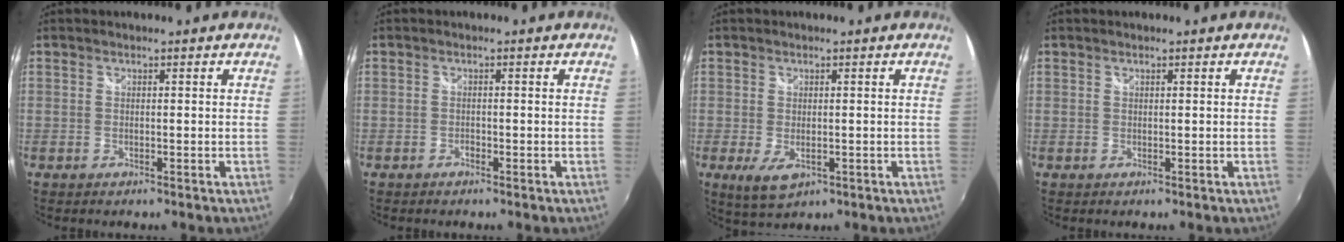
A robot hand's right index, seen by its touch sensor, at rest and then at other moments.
{"total": 0.7, "force": [-0.5, 0.4, 0.2], "torque": [-0.005, 0.000, -0.009]}
{"total": 4.8, "force": [-1.2, 2.7, 3.7], "torque": [-0.071, -0.016, -0.014]}
{"total": 0.0}